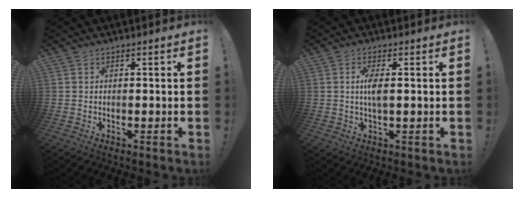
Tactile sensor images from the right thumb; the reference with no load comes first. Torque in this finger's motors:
{"motor_torque": [2.47, 2.54, 0.55, -0.17, 0.00]}